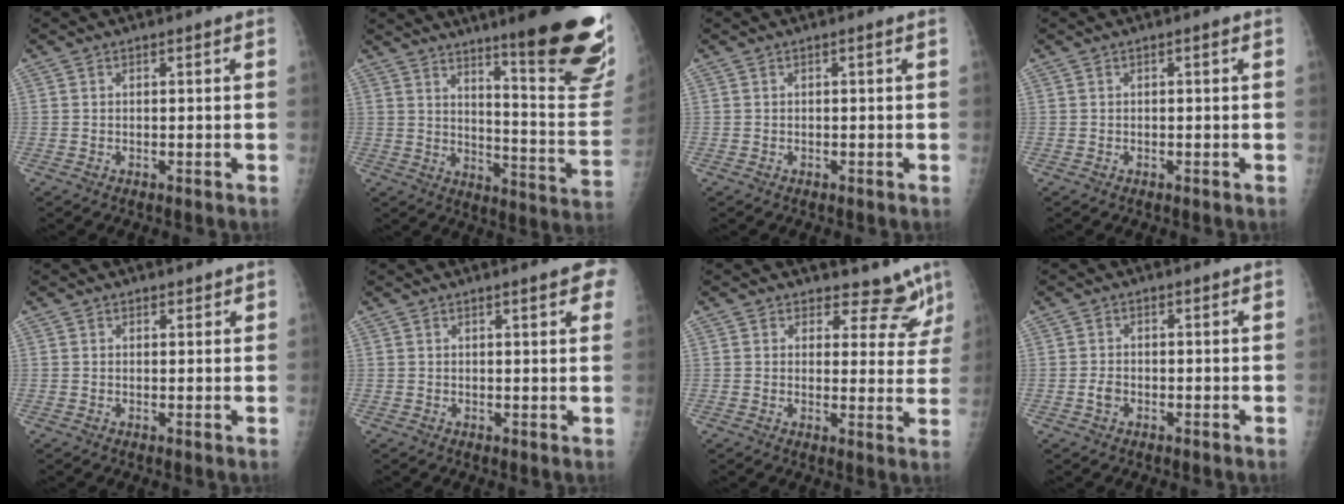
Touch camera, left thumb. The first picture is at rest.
{"total": 24.1, "force": [15.5, 3.4, 18.2], "torque": [-0.212, -0.097, 0.212]}
{"total": 0.0}
{"total": 0.0}
{"total": 1.3, "force": [1.0, 0.9, 0.1], "torque": [0.018, -0.005, 0.008]}
{"total": 5.3, "force": [3.3, 1.2, 3.9], "torque": [-0.027, -0.003, 0.035]}
{"total": 8.1, "force": [7.3, 3.4, 0.5], "torque": [0.034, -0.053, 0.073]}
{"total": 1.9, "force": [-0.6, 1.4, 1.1], "torque": [-0.014, 0.003, -0.012]}